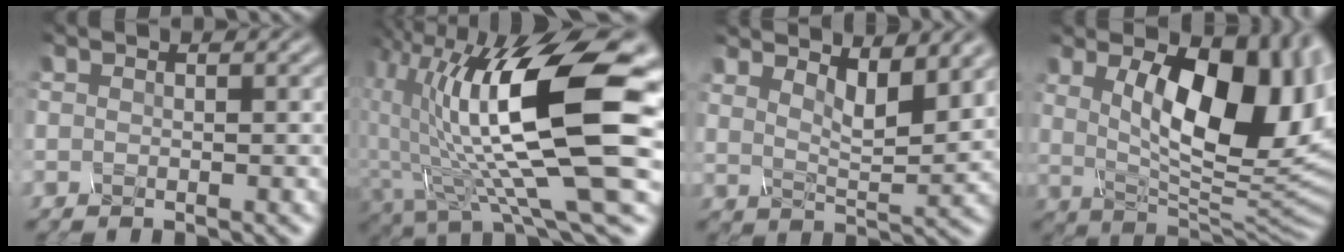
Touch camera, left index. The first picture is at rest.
{"total": 14.8, "force": [1.4, 4.3, 14.0], "torque": [-0.238, -0.008, 0.025]}
{"total": 5.0, "force": [3.3, 1.6, 3.4], "torque": [-0.057, -0.006, 0.057]}
{"total": 13.6, "force": [3.0, 6.4, 11.6], "torque": [-0.151, -0.007, 0.049]}